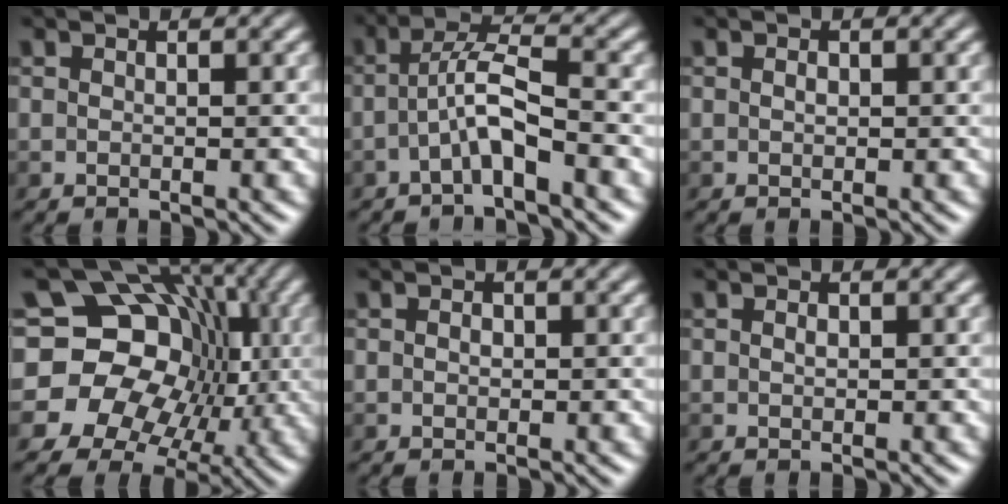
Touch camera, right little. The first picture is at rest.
{"total": 3.6, "force": [-1.9, 0.4, 3.0], "torque": [-0.061, 0.015, -0.038]}
{"total": 0.7, "force": [0.2, 0.5, 0.4], "torque": [-0.005, 0.005, -0.002]}
{"total": 16.2, "force": [1.3, 13.7, 8.5], "torque": [-0.135, 0.034, 0.001]}
{"total": 1.3, "force": [0.4, 0.9, 0.7], "torque": [-0.004, 0.009, -0.006]}
{"total": 0.5, "force": [0.1, 0.3, 0.4], "torque": [-0.005, 0.005, 0.001]}